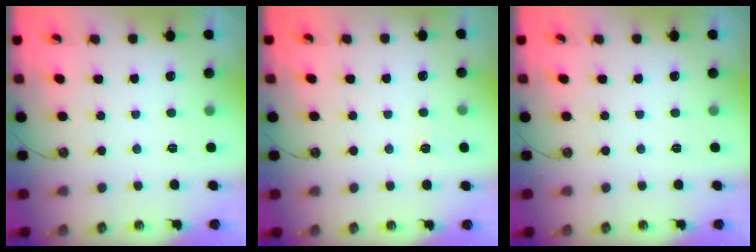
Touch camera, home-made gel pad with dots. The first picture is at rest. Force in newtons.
{"total": 2.7, "press": 2.7, "slide": 0.3}
{"total": 0.0}